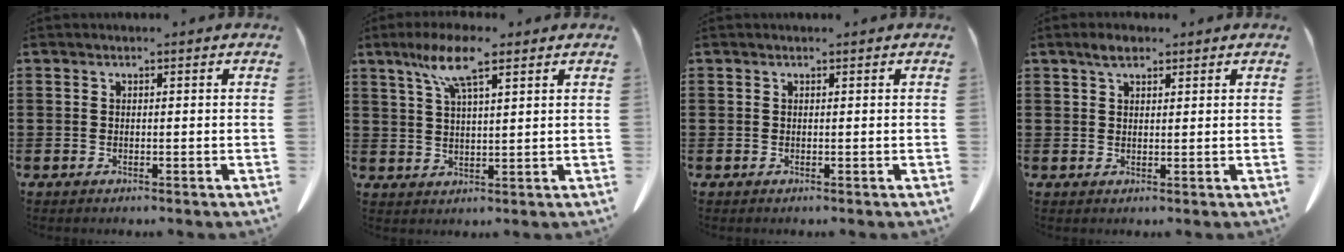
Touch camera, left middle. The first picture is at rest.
{"total": 7.7, "force": [4.9, 1.3, 5.8], "torque": [-0.126, 0.003, 0.085]}
{"total": 0.0}
{"total": 2.5, "force": [1.7, 0.9, 1.5], "torque": [-0.033, 0.004, 0.032]}